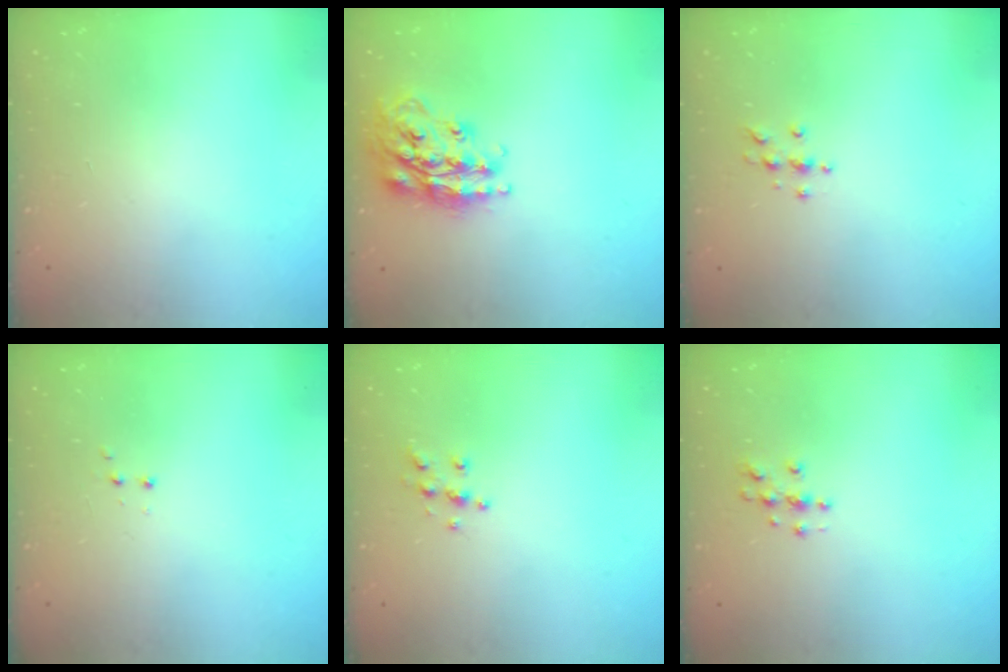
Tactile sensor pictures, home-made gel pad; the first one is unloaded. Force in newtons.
{"total": 18.0, "press": 17.9, "slide": 1.6}
{"total": 4.0, "press": 4.0, "slide": 0.5}
{"total": 2.8, "press": 2.8, "slide": 0.6}
{"total": 5.3, "press": 5.2, "slide": 0.2}
{"total": 3.6, "press": 3.6, "slide": 0.5}